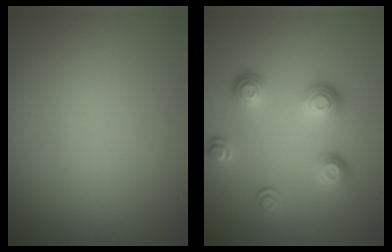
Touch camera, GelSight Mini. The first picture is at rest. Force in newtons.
{"total": 3.4, "press": 2.7, "slide": 2.0}